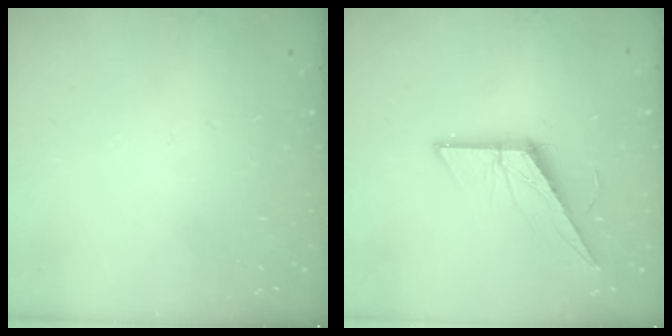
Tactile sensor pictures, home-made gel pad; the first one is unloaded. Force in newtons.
{"total": 12.7, "press": 12.7, "slide": 0.6}